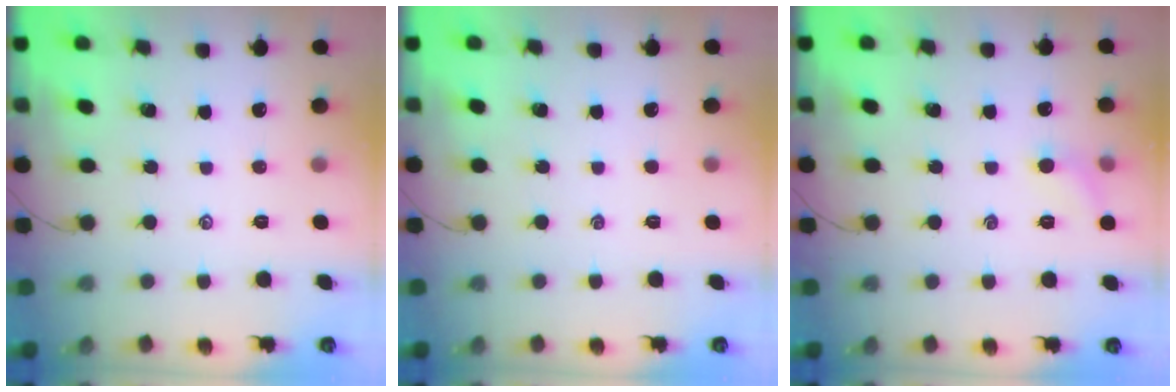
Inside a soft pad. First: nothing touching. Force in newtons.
{"total": 0.0}
{"total": 5.6, "press": 5.3, "slide": 1.8}